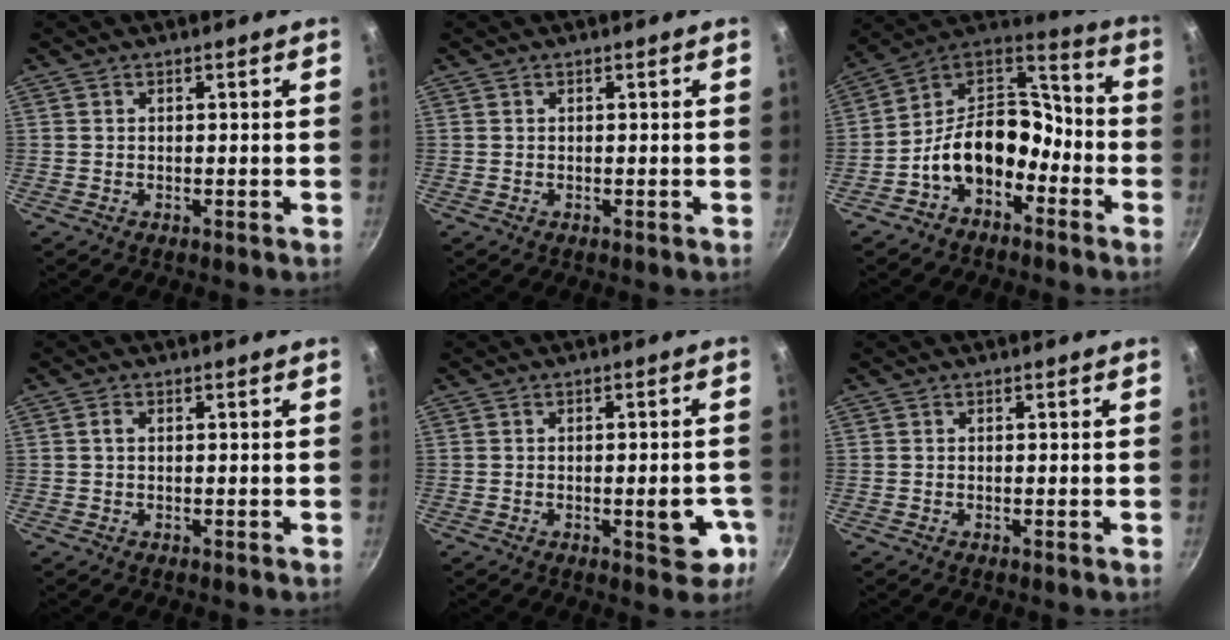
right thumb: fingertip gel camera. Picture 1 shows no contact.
{"total": 0.0}
{"total": 15.2, "force": [-6.3, 10.2, 9.3], "torque": [-0.113, 0.082, -0.129]}
{"total": 0.7, "force": [0.1, 0.4, 0.5], "torque": [-0.011, 0.003, 0.001]}
{"total": 6.7, "force": [-2.2, 2.9, 5.6], "torque": [-0.047, 0.013, -0.024]}
{"total": 0.0}